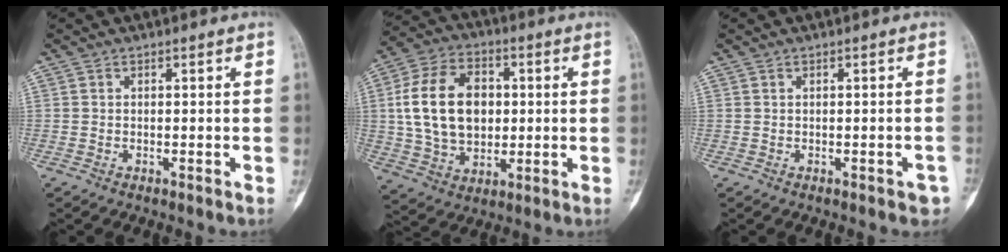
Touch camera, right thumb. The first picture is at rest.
{"total": 16.9, "force": [1.8, 11.8, 11.9], "torque": [-0.186, 0.010, 0.034]}
{"total": 2.0, "force": [-1.0, 0.9, 1.5], "torque": [-0.012, 0.011, -0.006]}